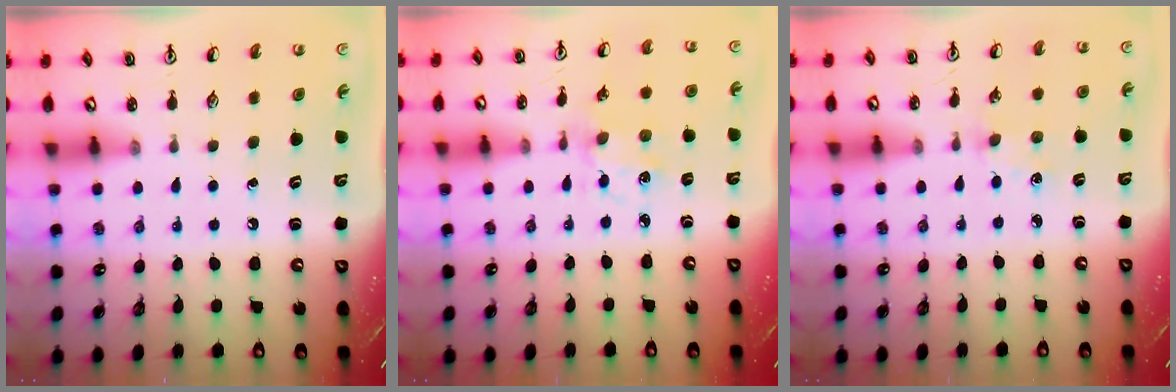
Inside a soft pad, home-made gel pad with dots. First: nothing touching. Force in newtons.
{"total": 1.9, "press": 1.8, "slide": 0.5}
{"total": 2.8, "press": 2.8, "slide": 0.4}